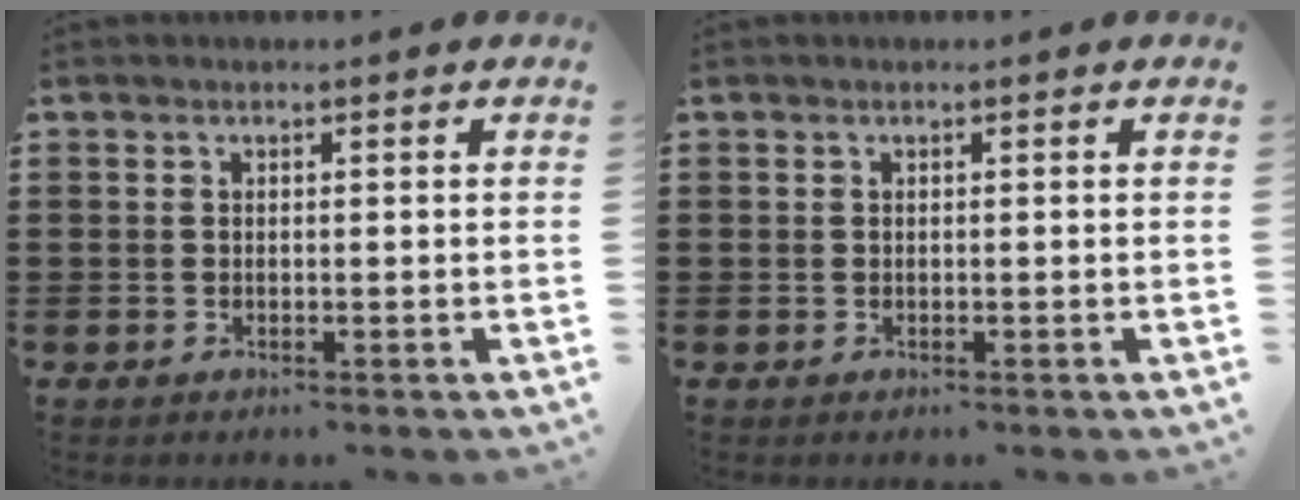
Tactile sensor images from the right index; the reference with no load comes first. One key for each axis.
{"total": 0.0}